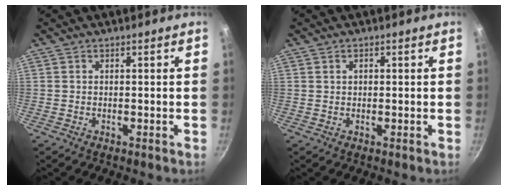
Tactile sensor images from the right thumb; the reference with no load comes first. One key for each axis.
{"total": 1.0, "fx": 0.3, "fy": 0.8, "fz": 0.6, "tx": -0.008, "ty": 0.004, "tz": 0.006}